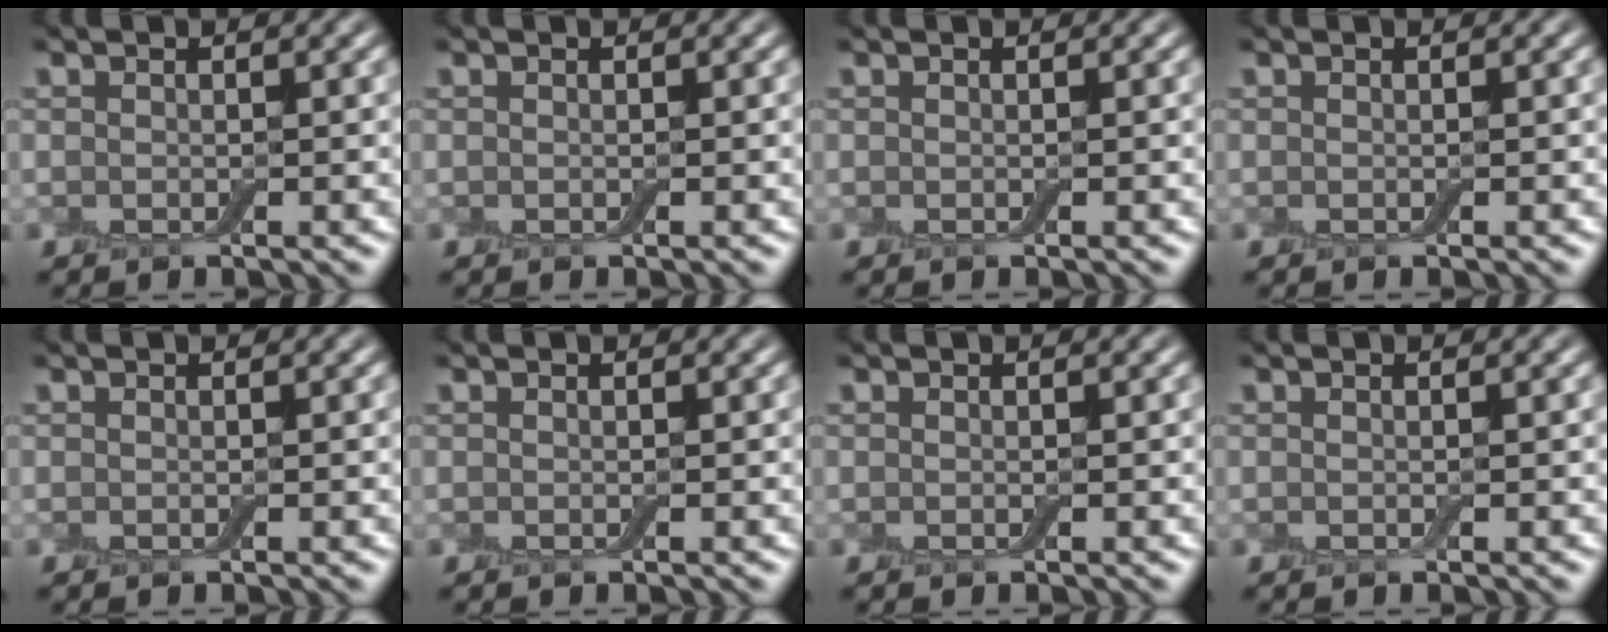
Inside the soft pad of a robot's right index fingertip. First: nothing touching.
{"total": 0.0}
{"total": 0.0}
{"total": 0.0}
{"total": 0.0}
{"total": 0.0}
{"total": 0.0}
{"total": 0.0}